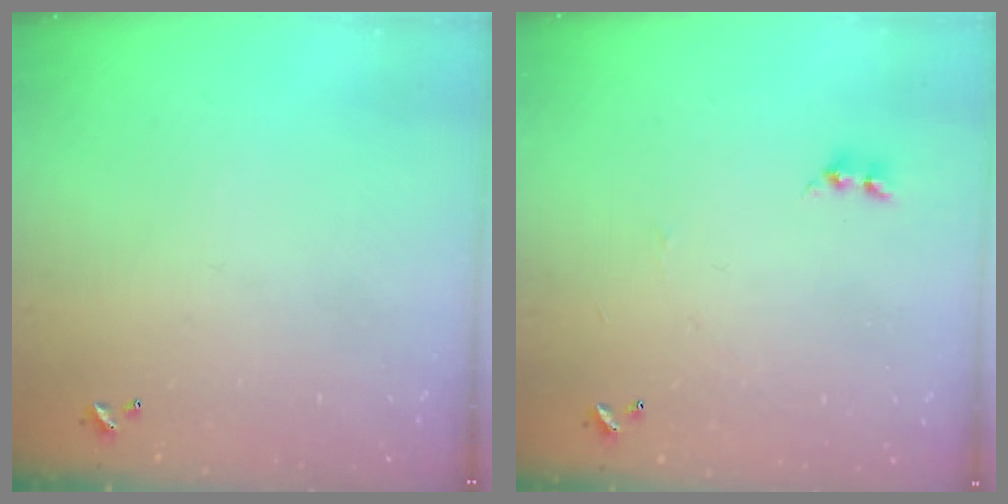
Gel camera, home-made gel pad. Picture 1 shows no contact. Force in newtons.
{"total": 1.2, "press": 1.1, "slide": 0.5}